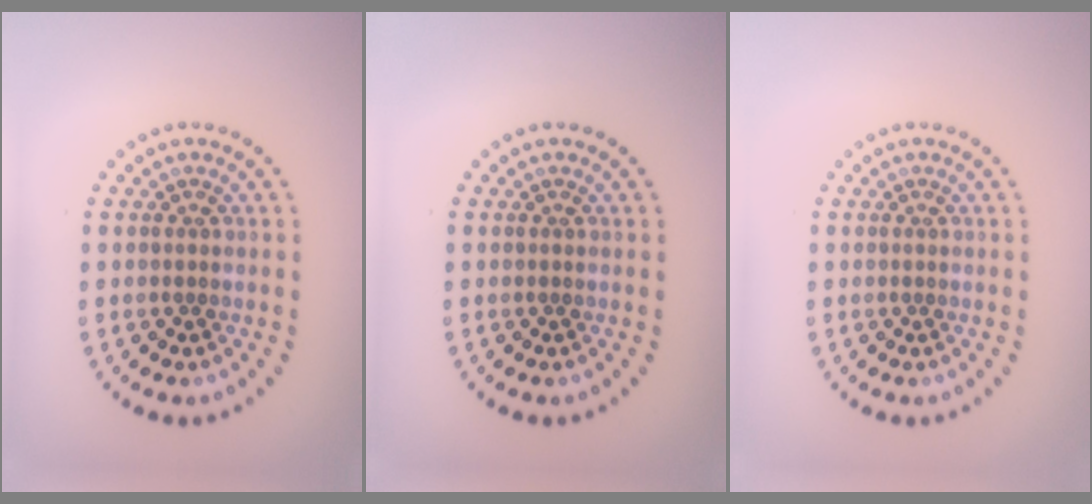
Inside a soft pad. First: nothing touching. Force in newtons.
{"total": 0.0}
{"total": 0.0}